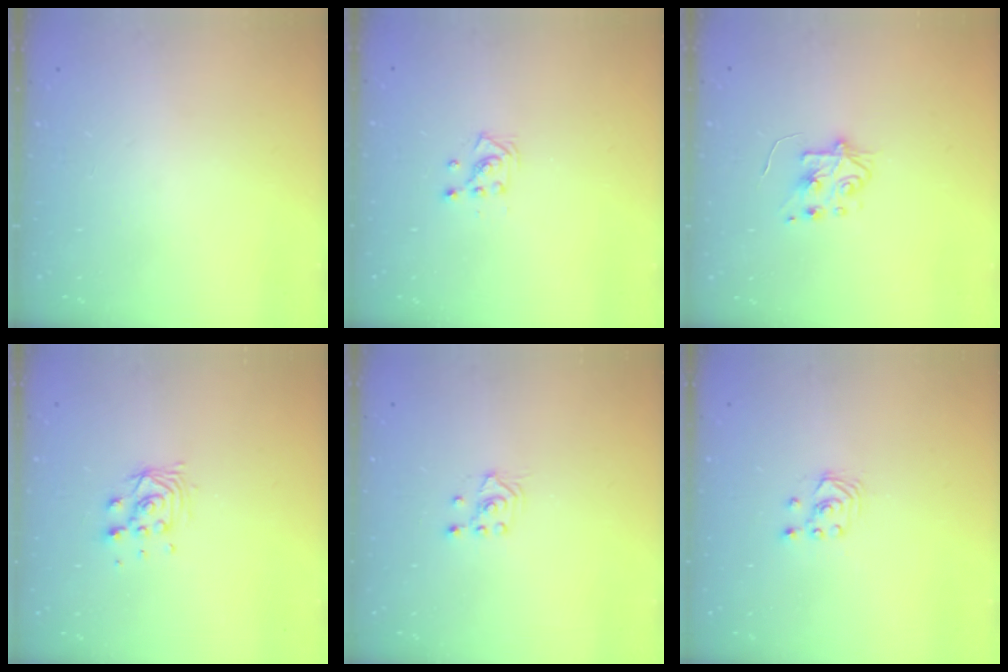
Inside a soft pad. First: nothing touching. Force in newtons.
{"total": 3.3, "press": 3.2, "slide": 0.5}
{"total": 5.8, "press": 5.8, "slide": 0.6}
{"total": 7.0, "press": 7.0, "slide": 0.4}
{"total": 2.6, "press": 2.4, "slide": 0.8}
{"total": 2.1, "press": 2.1, "slide": 0.3}